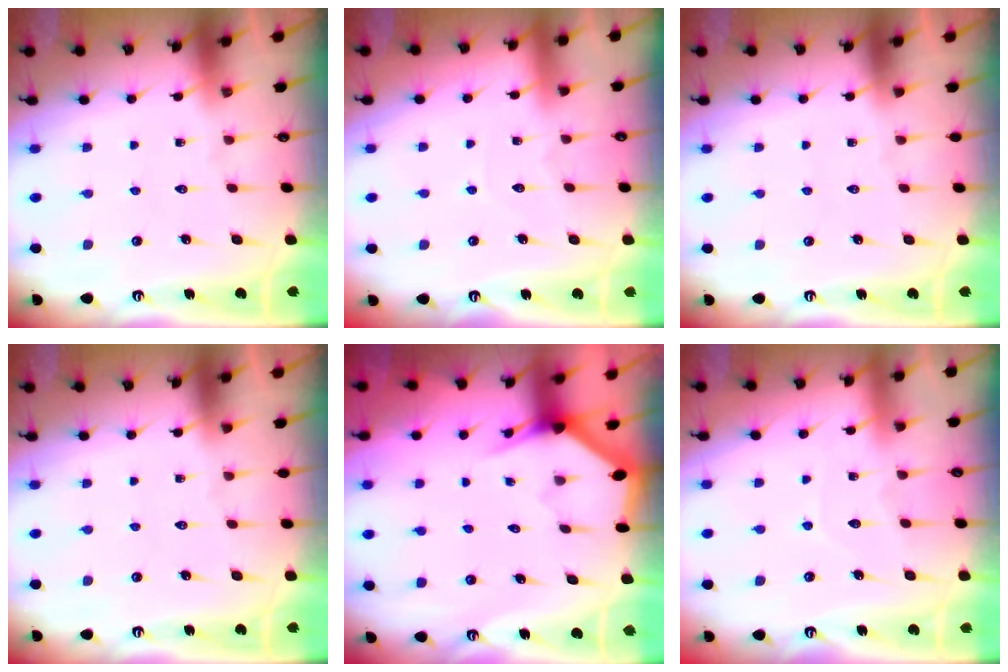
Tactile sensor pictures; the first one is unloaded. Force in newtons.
{"total": 2.9, "press": 2.9, "slide": 0.2}
{"total": 0.0}
{"total": 0.0}
{"total": 3.0, "press": 3.0, "slide": 0.1}
{"total": 4.4, "press": 4.3, "slide": 0.3}